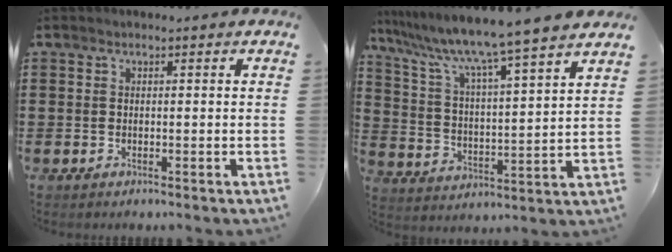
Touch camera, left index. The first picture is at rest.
{"total": 8.2, "force": [7.3, -1.1, 3.6], "torque": [-0.103, -0.058, 0.116]}